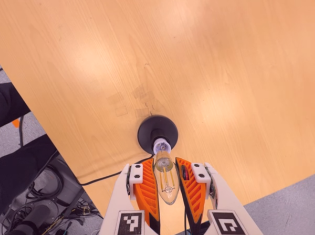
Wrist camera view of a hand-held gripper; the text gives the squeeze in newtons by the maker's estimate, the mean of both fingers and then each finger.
{"total": 19.3, "left": 20.4, "right": 18.2}